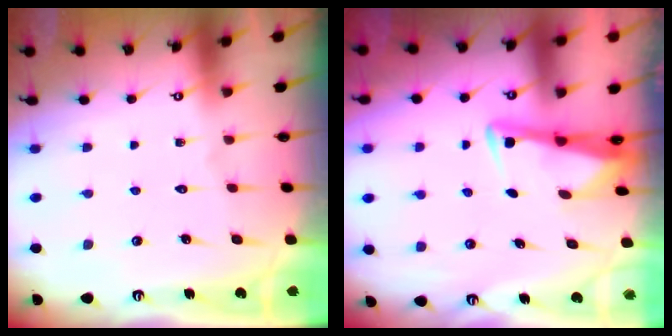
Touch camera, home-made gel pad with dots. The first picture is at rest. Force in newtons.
{"total": 3.4, "press": 3.4, "slide": 0.4}